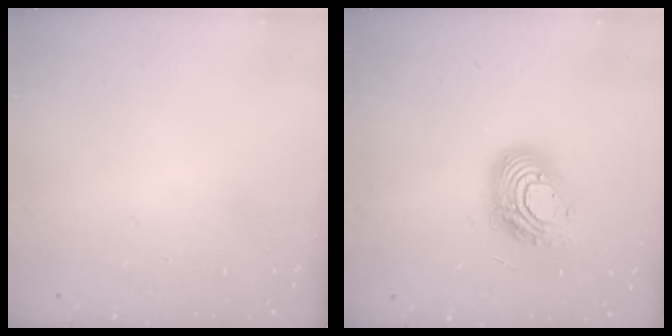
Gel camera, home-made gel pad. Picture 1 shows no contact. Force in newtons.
{"total": 14.4, "press": 14.3, "slide": 1.3}